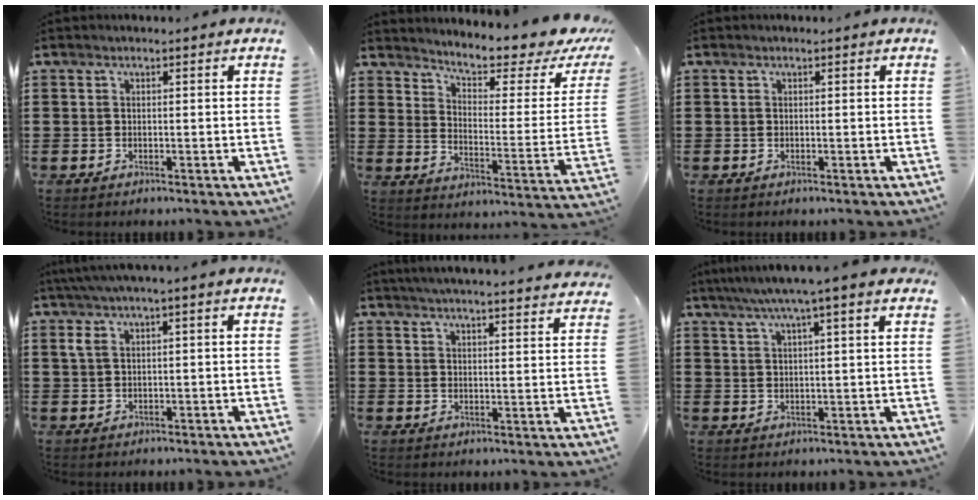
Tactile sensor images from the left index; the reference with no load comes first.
{"total": 5.7, "force": [5.0, 0.2, 2.7], "torque": [-0.062, -0.045, 0.076]}
{"total": 0.0}
{"total": 3.0, "force": [0.1, 0.7, 2.9], "torque": [-0.061, 0.000, -0.003]}
{"total": 4.1, "force": [4.0, -0.7, 0.6], "torque": [-0.027, -0.022, 0.069]}
{"total": 5.0, "force": [3.4, -0.2, 3.6], "torque": [-0.080, -0.005, 0.057]}